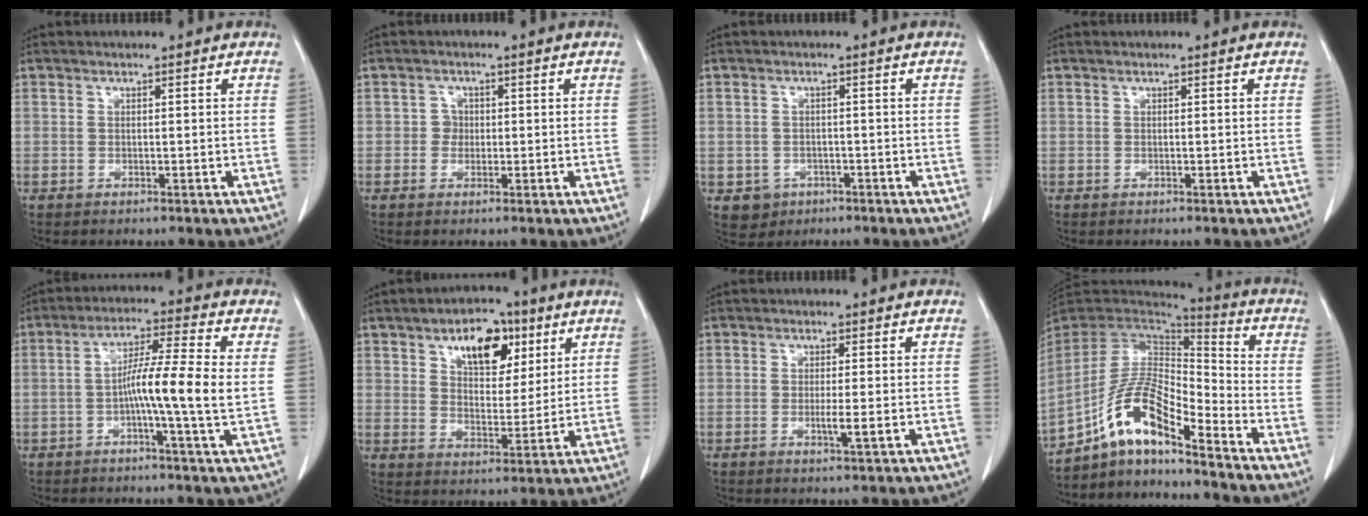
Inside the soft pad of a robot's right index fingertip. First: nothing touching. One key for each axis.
{"total": 1.7, "fx": -0.1, "fy": 1.6, "fz": 0.4, "tx": 0.000, "ty": 0.006, "tz": -0.004}
{"total": 3.6, "fx": -1.4, "fy": 3.3, "fz": 0.4, "tx": 0.000, "ty": 0.010, "tz": -0.012}
{"total": 0.0}
{"total": 9.3, "fx": -0.7, "fy": -0.7, "fz": 9.2, "tx": -0.162, "ty": 0.004, "tz": -0.020}
{"total": 10.1, "fx": 5.3, "fy": 5.4, "fz": 6.7, "tx": -0.103, "ty": 0.014, "tz": 0.089}
{"total": 2.5, "fx": -0.6, "fy": 0.0, "fz": 2.4, "tx": -0.044, "ty": -0.006, "tz": -0.008}
{"total": 12.4, "fx": -8.2, "fy": 2.6, "fz": 9.0, "tx": -0.181, "ty": 0.021, "tz": -0.150}